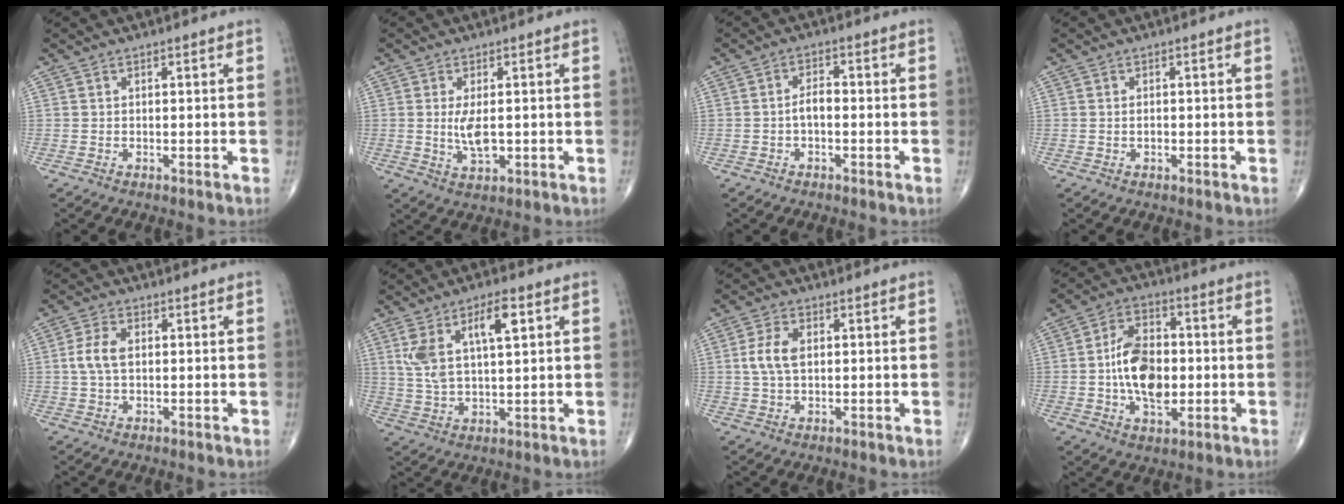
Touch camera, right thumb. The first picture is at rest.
{"total": 4.9, "force": [0.1, 2.1, 4.4], "torque": [-0.087, -0.012, 0.005]}
{"total": 2.8, "force": [-0.7, 1.4, 2.3], "torque": [-0.037, 0.014, -0.016]}
{"total": 0.8, "force": [-0.1, 0.5, 0.7], "torque": [-0.014, 0.000, 0.000]}
{"total": 4.8, "force": [0.4, 2.8, 3.9], "torque": [-0.089, 0.008, 0.004]}
{"total": 10.6, "force": [4.0, 4.2, 8.9], "torque": [-0.170, 0.001, 0.079]}
{"total": 5.4, "force": [0.7, 3.1, 4.3], "torque": [-0.095, 0.006, 0.011]}
{"total": 13.0, "force": [-0.8, 7.9, 10.4], "torque": [-0.162, 0.013, -0.016]}